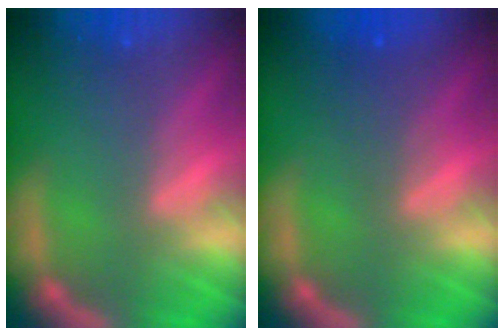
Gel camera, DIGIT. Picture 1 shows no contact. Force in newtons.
{"total": 1.9}